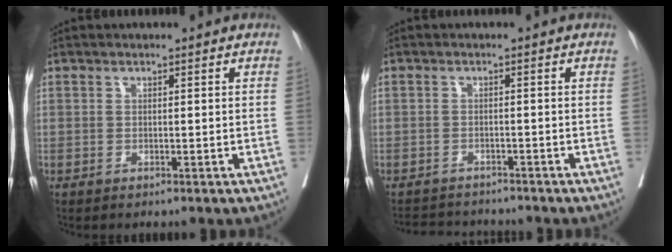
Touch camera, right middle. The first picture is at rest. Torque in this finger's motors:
{"motor_torque": [-0.09, -0.24, -0.22, -0.06]}